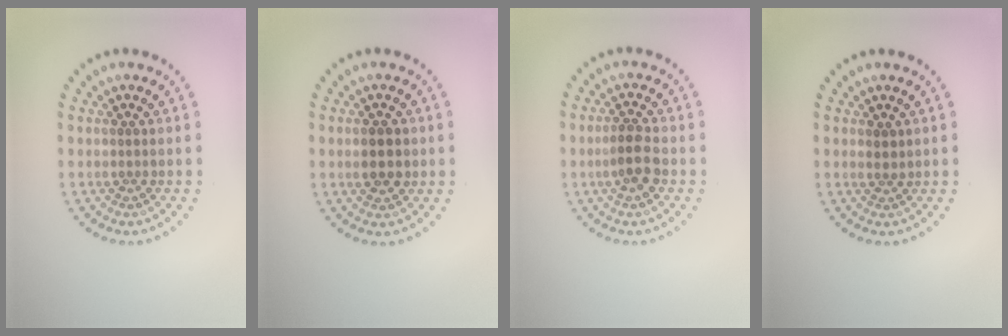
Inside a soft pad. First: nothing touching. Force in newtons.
{"total": 2.4, "press": 2.4, "slide": 0.1}
{"total": 2.7, "press": 2.5, "slide": 0.9}
{"total": 1.1, "press": 0.9, "slide": 0.6}